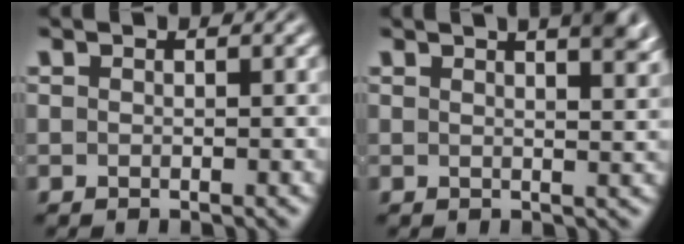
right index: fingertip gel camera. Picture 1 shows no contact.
{"total": 5.4, "force": [3.2, 0.9, 4.3], "torque": [-0.039, 0.007, 0.048]}